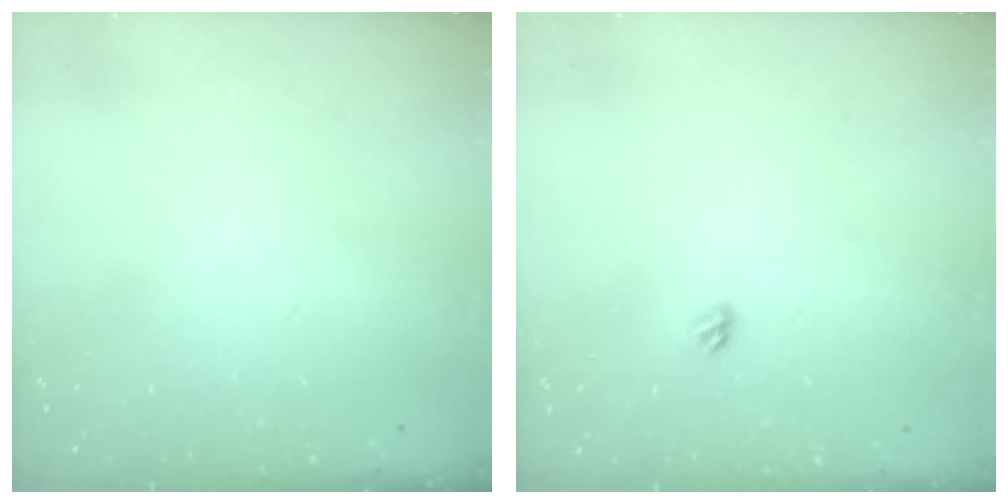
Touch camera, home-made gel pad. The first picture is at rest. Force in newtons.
{"total": 3.5, "press": 3.5, "slide": 0.8}